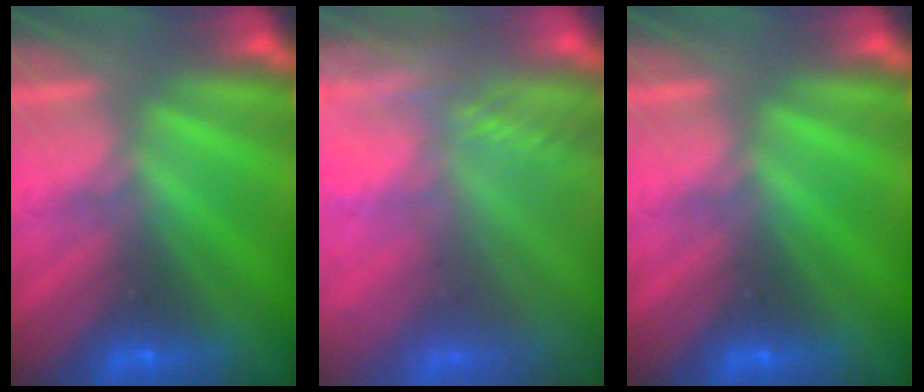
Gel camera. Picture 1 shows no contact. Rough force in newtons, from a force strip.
{"total": 7.0}
{"total": 0.0}